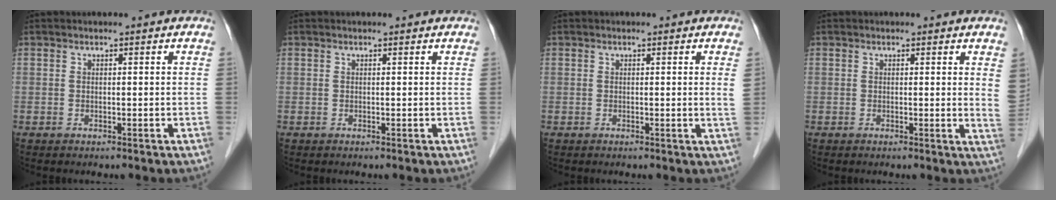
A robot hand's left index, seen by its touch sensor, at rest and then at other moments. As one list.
[{"total": 1.0, "force": [0.9, 0.1, 0.2], "torque": [-0.011, 0.008, 0.010]}, {"total": 1.2, "force": [0.4, -0.2, 1.1], "torque": [-0.017, -0.003, 0.004]}, {"total": 3.4, "force": [2.3, 0.7, 2.4], "torque": [-0.026, -0.009, 0.008]}]